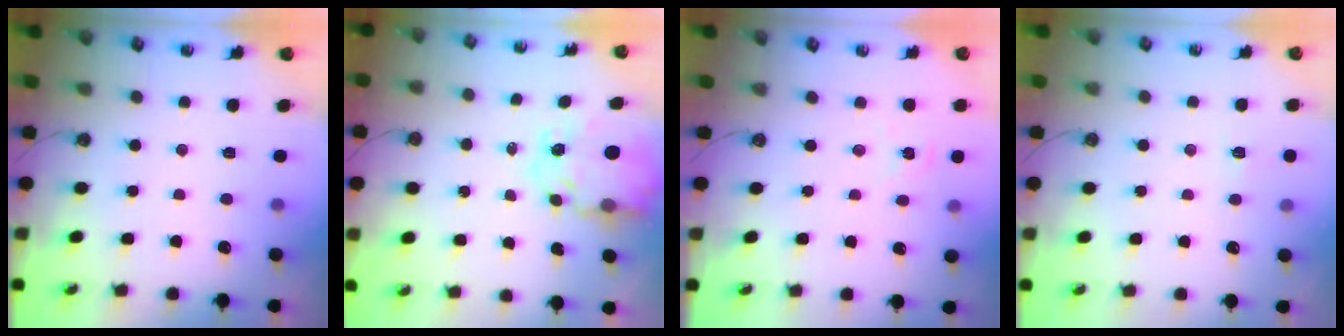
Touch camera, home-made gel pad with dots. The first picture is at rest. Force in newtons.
{"total": 9.9, "press": 9.9, "slide": 0.8}
{"total": 1.4, "press": 1.4, "slide": 0.2}
{"total": 3.9, "press": 3.9, "slide": 0.4}